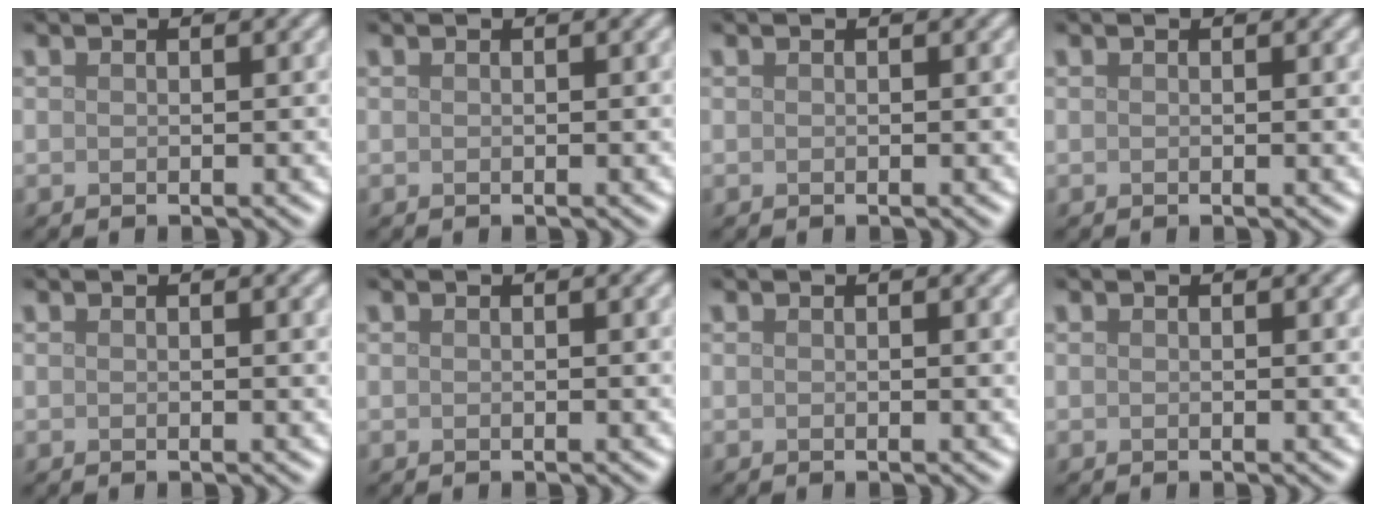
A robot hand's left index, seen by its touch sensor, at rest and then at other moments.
{"total": 0.0}
{"total": 0.0}
{"total": 0.0}
{"total": 0.6, "force": [0.2, 0.1, 0.6], "torque": [-0.004, 0.002, 0.003]}
{"total": 0.0}
{"total": 0.6, "force": [0.2, 0.1, 0.6], "torque": [-0.005, 0.002, 0.002]}
{"total": 0.0}